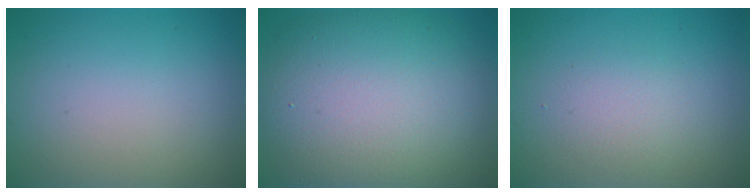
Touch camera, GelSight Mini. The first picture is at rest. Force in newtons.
{"total": 12.9, "press": 12.9, "slide": 1.0}
{"total": 1.9, "press": 1.9, "slide": 0.1}